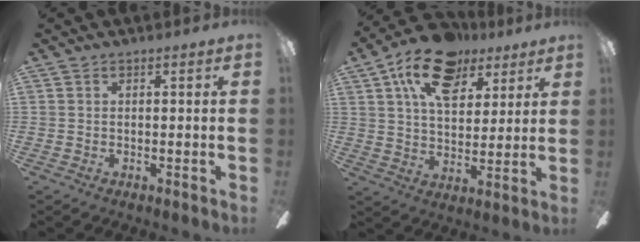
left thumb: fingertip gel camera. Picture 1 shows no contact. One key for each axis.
{"total": 16.6, "fx": 9.6, "fy": 9.6, "fz": 9.6, "tx": -0.162, "ty": -0.032, "tz": 0.174}